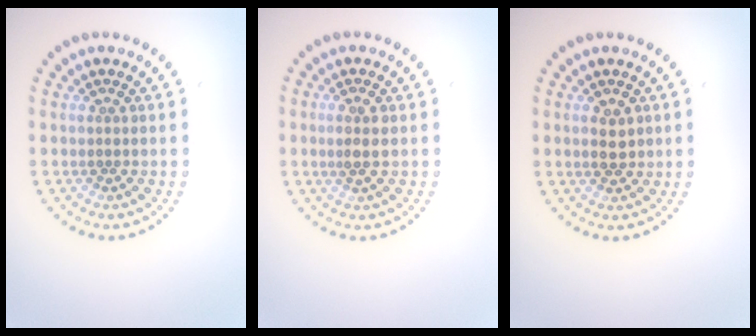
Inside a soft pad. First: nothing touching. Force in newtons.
{"total": 1.6, "press": 1.5, "slide": 0.5}
{"total": 1.9, "press": 1.9, "slide": 0.2}